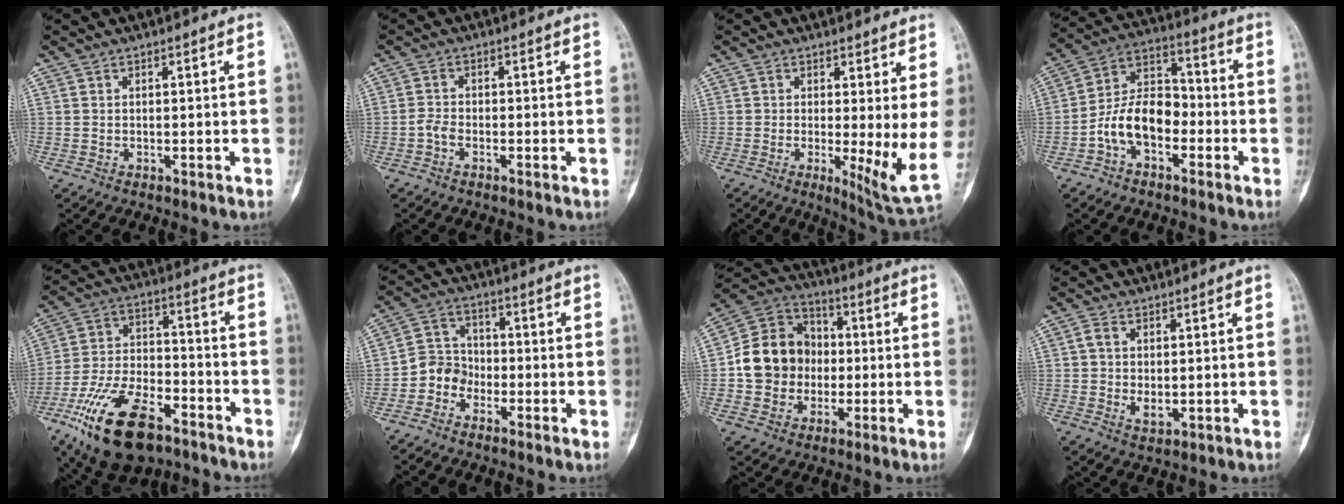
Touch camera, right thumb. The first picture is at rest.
{"total": 1.9, "force": [-1.1, 1.1, 1.1], "torque": [-0.025, 0.006, -0.026]}
{"total": 8.1, "force": [0.4, 1.5, 7.9], "torque": [-0.110, -0.024, 0.007]}
{"total": 11.4, "force": [-4.1, 7.2, 7.9], "torque": [-0.131, 0.050, -0.082]}
{"total": 20.6, "force": [-12.1, 9.8, 13.5], "torque": [-0.260, 0.051, -0.214]}
{"total": 5.6, "force": [-2.9, 4.6, 1.4], "torque": [-0.002, 0.029, -0.066]}
{"total": 14.5, "force": [-1.0, 12.8, 6.9], "torque": [-0.091, 0.029, -0.022]}
{"total": 4.2, "force": [0.4, 2.5, 3.4], "torque": [-0.064, -0.004, 0.010]}